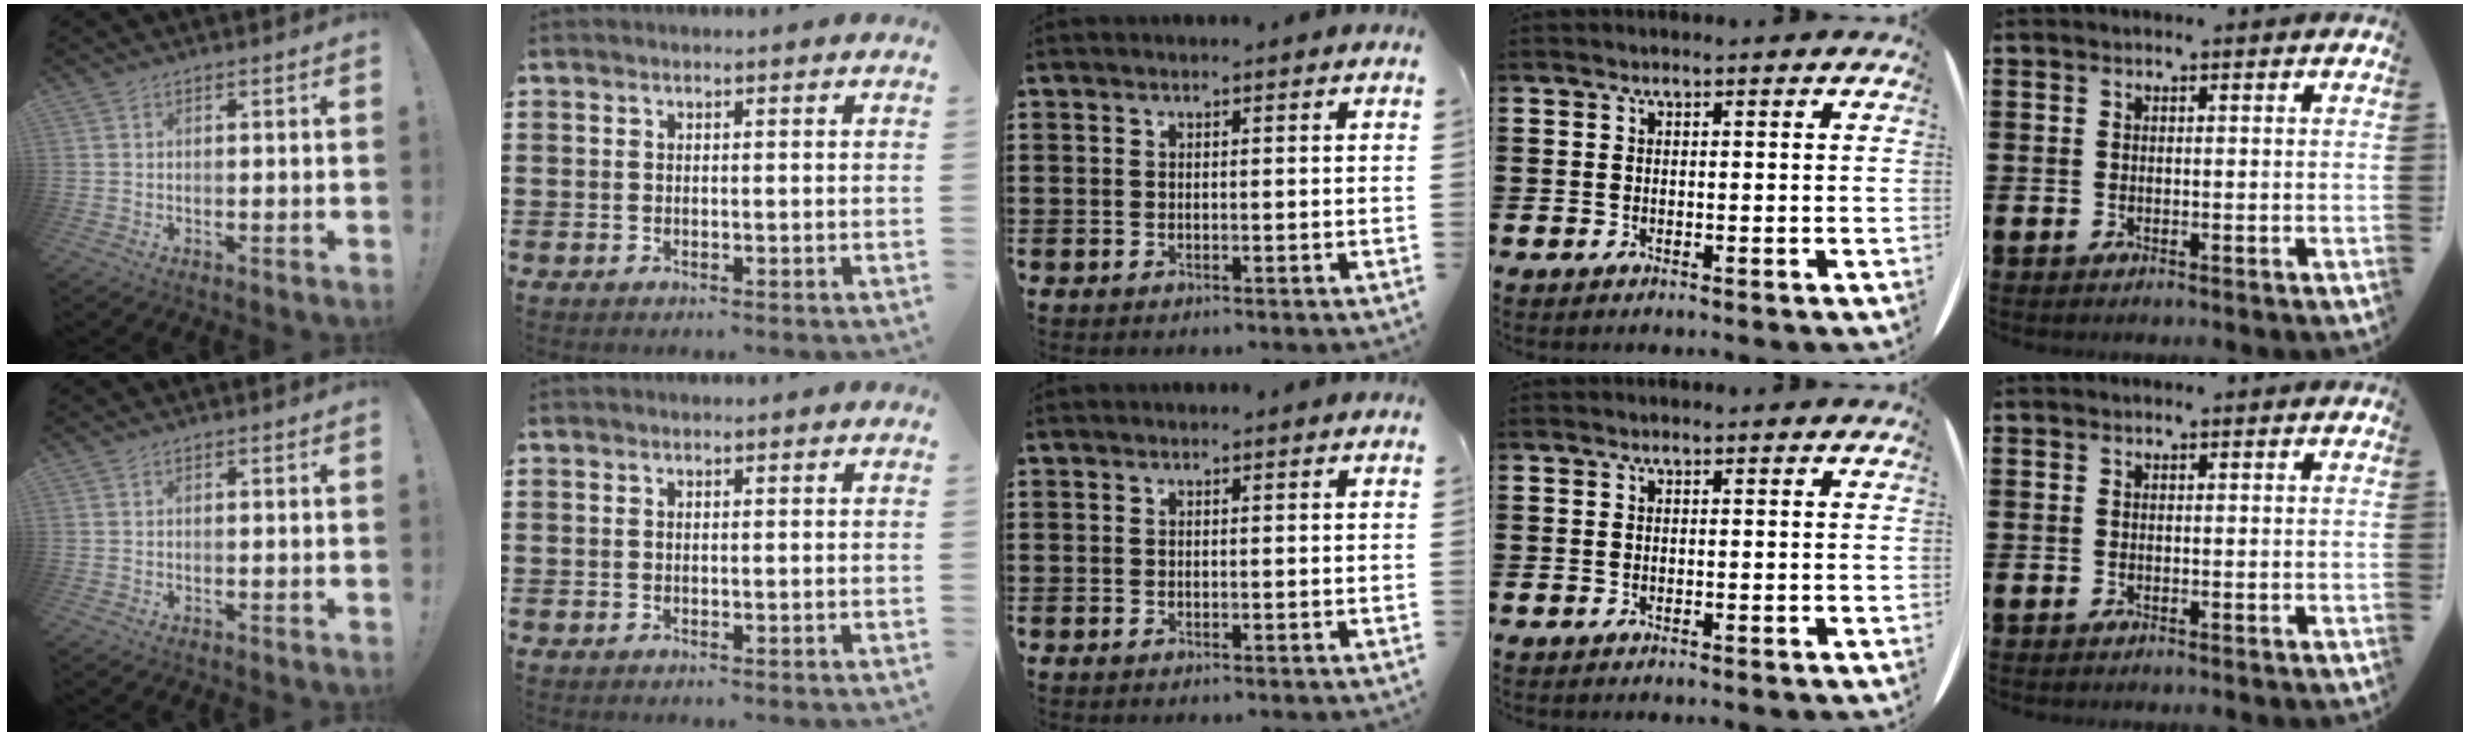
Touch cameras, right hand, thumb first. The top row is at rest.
{}